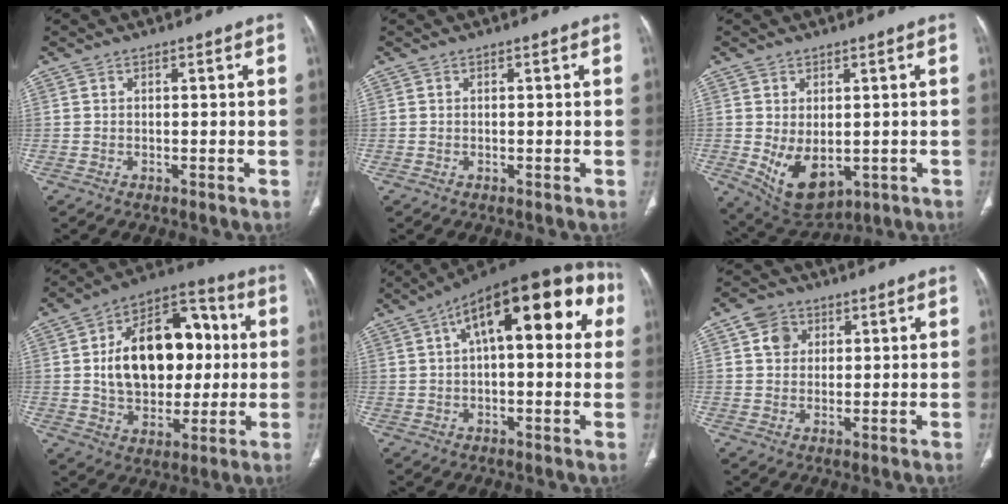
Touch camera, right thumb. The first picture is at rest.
{"total": 0.0}
{"total": 9.5, "force": [-1.4, 6.0, 7.2], "torque": [-0.110, -0.011, 0.004]}
{"total": 22.1, "force": [2.4, 14.5, 16.5], "torque": [-0.223, 0.022, 0.043]}
{"total": 22.4, "force": [6.8, 9.7, 19.0], "torque": [-0.254, 0.047, 0.092]}
{"total": 5.0, "force": [1.8, 4.1, 2.1], "torque": [-0.016, -0.004, 0.032]}